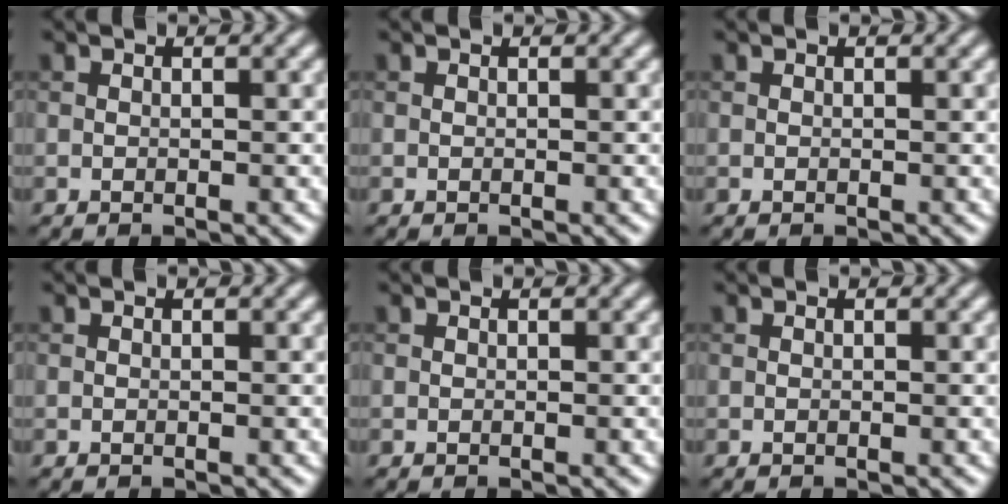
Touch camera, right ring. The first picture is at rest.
{"total": 0.0}
{"total": 0.0}
{"total": 0.0}
{"total": 0.0}
{"total": 0.0}